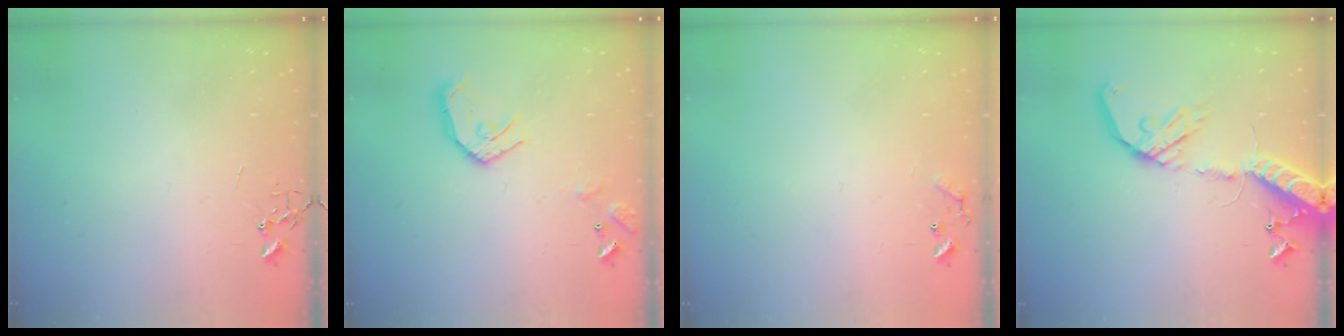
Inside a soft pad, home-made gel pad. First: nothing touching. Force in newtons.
{"total": 12.7, "press": 12.6, "slide": 1.6}
{"total": 7.7, "press": 7.7, "slide": 0.5}
{"total": 17.9, "press": 17.6, "slide": 3.7}